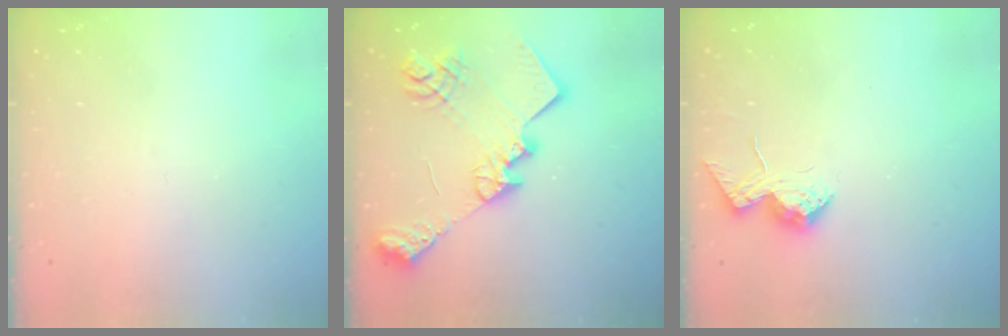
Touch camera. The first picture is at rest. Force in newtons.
{"total": 24.0, "press": 23.9, "slide": 1.6}
{"total": 11.8, "press": 11.8, "slide": 0.4}